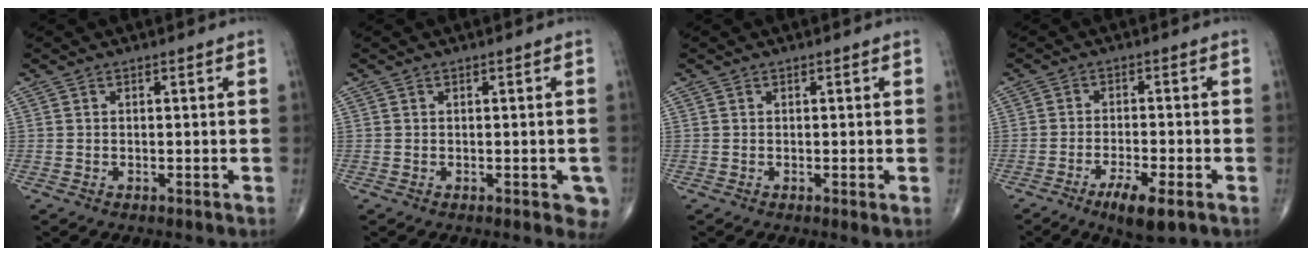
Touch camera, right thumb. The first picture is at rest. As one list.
[{"total": 3.3, "force": [-1.0, 1.5, 2.8], "torque": [-0.007, -0.002, -0.011]}, {"total": 0.7, "force": [0.0, 0.0, 0.7], "torque": [-0.015, -0.005, 0.001]}, {"total": 6.5, "force": [-3.6, 1.4, 5.2], "torque": [-0.095, 0.002, -0.059]}]